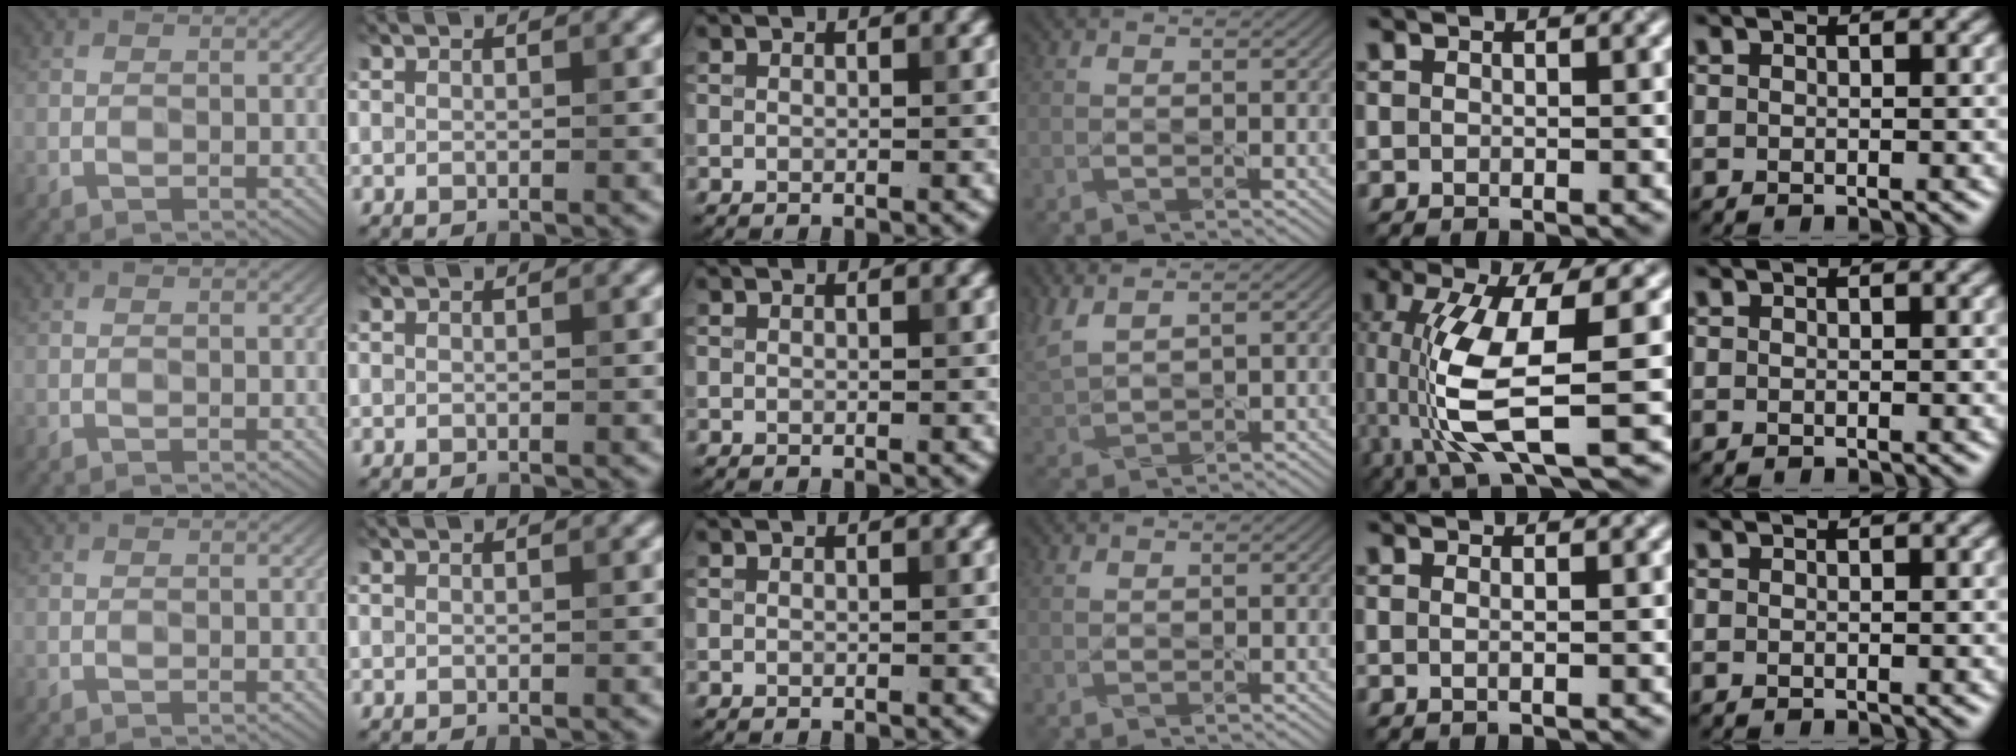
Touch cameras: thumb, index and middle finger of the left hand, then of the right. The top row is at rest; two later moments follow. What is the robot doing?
{"motion": "lift_and_place", "object": "knife"}